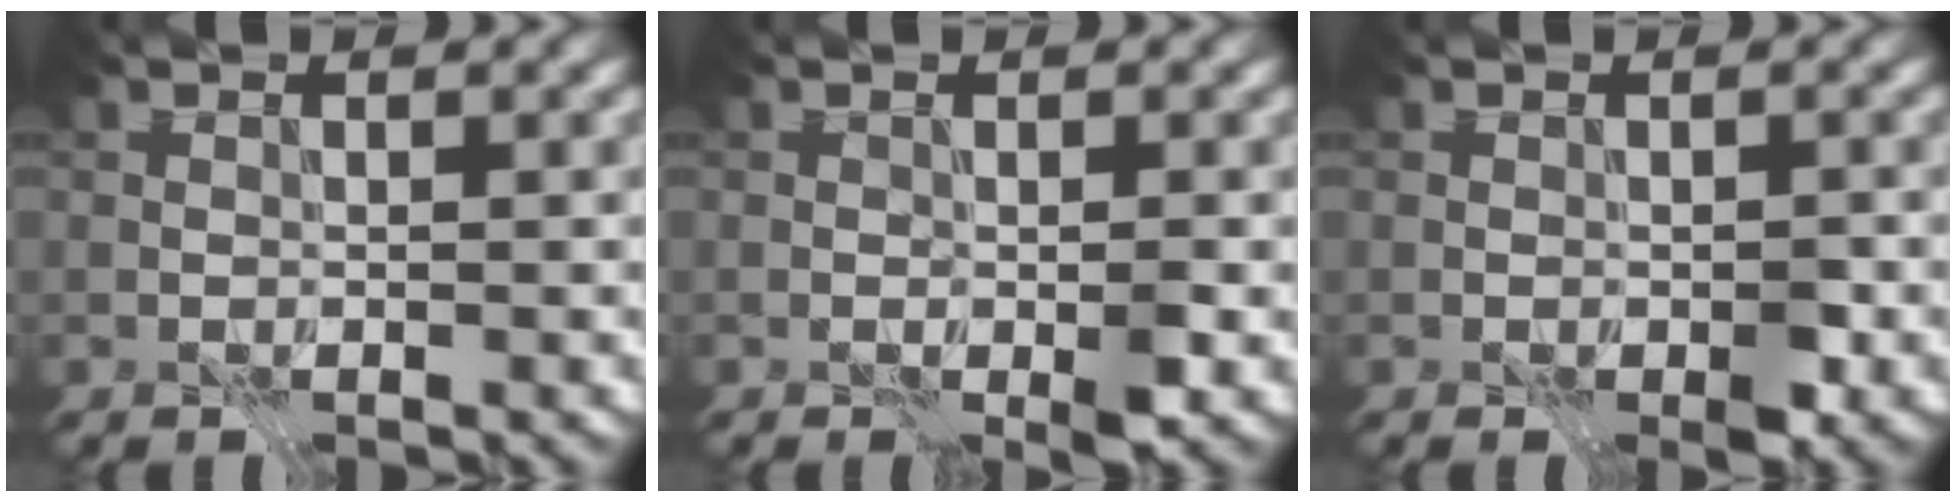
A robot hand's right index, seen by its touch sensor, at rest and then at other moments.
{"total": 1.5, "force": [-0.6, 0.3, 1.3], "torque": [-0.023, -0.005, -0.009]}
{"total": 1.6, "force": [-0.7, 0.7, 1.3], "torque": [-0.018, -0.005, -0.010]}